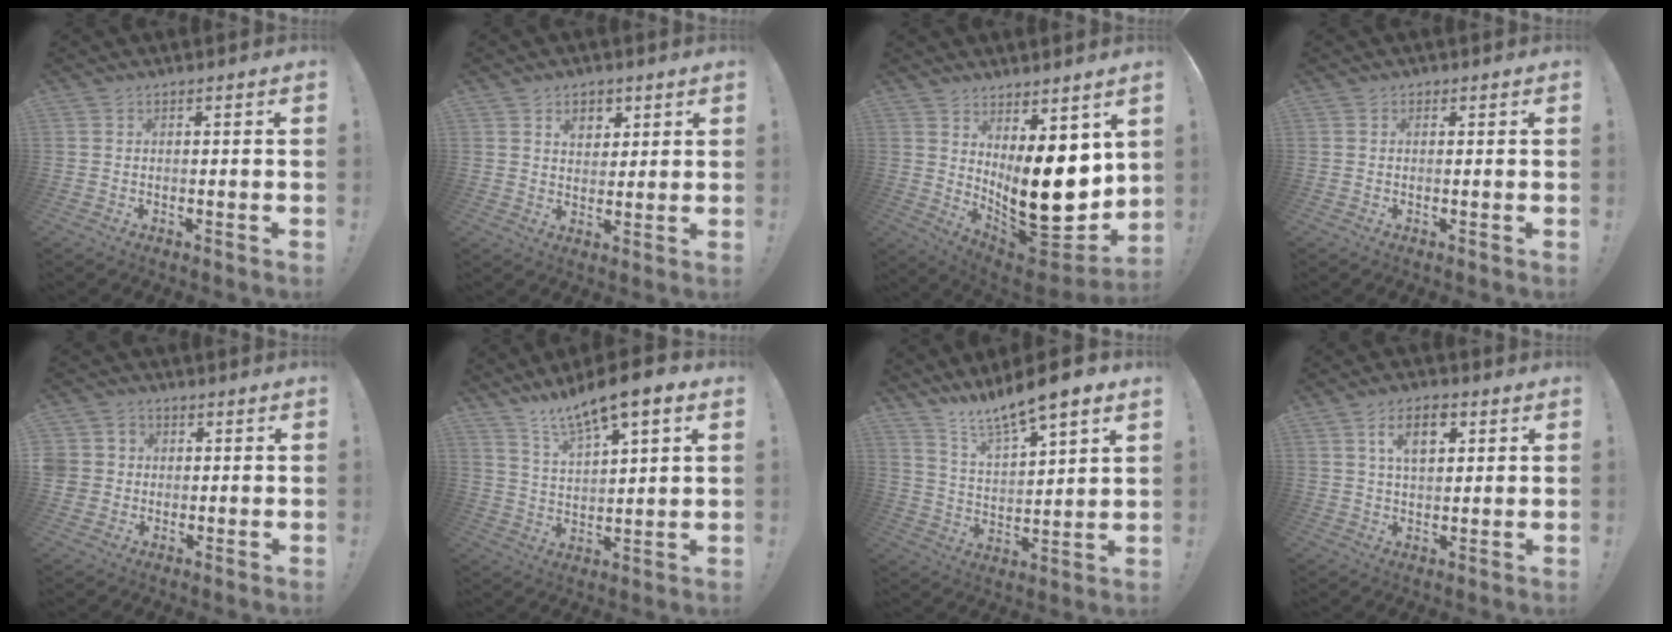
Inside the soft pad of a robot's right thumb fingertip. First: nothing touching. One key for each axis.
{"total": 7.0, "fx": 3.8, "fy": 5.0, "fz": 3.1, "tx": -0.038, "ty": -0.016, "tz": 0.069}
{"total": 18.8, "fx": 0.9, "fy": 8.7, "fz": 16.6, "tx": -0.239, "ty": -0.046, "tz": 0.034}
{"total": 0.8, "fx": 0.3, "fy": 0.7, "fz": 0.1, "tx": 0.002, "ty": 0.000, "tz": 0.004}
{"total": 5.8, "fx": 0.3, "fy": 5.6, "fz": 1.5, "tx": -0.040, "ty": 0.007, "tz": 0.005}
{"total": 11.1, "fx": 8.8, "fy": 2.1, "fz": 6.3, "tx": -0.114, "ty": -0.055, "tz": 0.153}
{"total": 10.6, "fx": 9.5, "fy": 1.2, "fz": 4.7, "tx": -0.085, "ty": -0.079, "tz": 0.161}
{"total": 8.9, "fx": 3.4, "fy": 4.8, "fz": 6.7, "tx": -0.094, "ty": 0.002, "tz": 0.057}